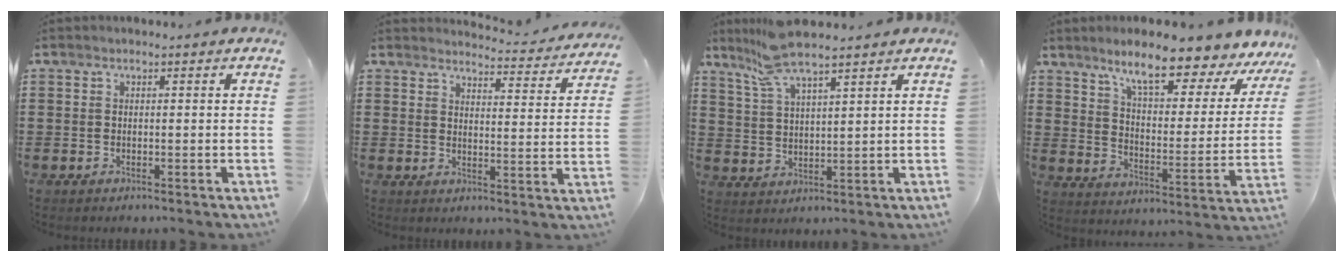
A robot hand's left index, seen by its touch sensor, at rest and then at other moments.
{"total": 3.9, "force": [3.8, 0.0, 0.5], "torque": [-0.012, -0.033, 0.062]}
{"total": 7.8, "force": [6.7, 0.7, 3.9], "torque": [-0.097, -0.016, 0.123]}
{"total": 9.6, "force": [7.8, 1.1, 5.5], "torque": [-0.113, -0.050, 0.125]}